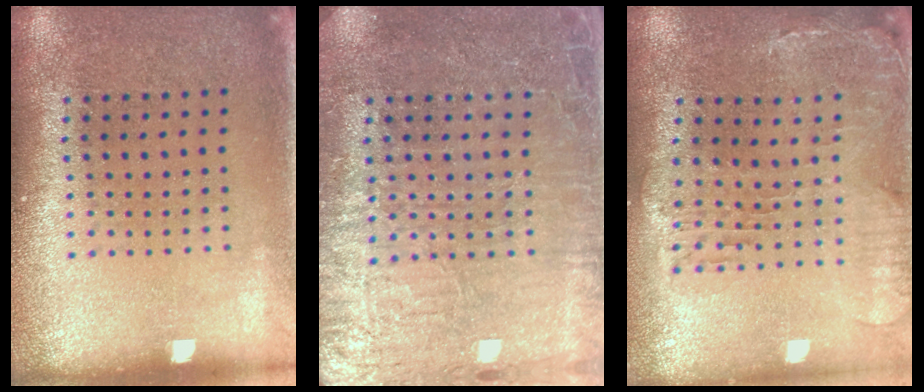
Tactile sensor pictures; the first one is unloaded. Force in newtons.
{"total": 4.1, "press": 3.9, "slide": 1.3}
{"total": 0.7, "press": 0.6, "slide": 0.2}